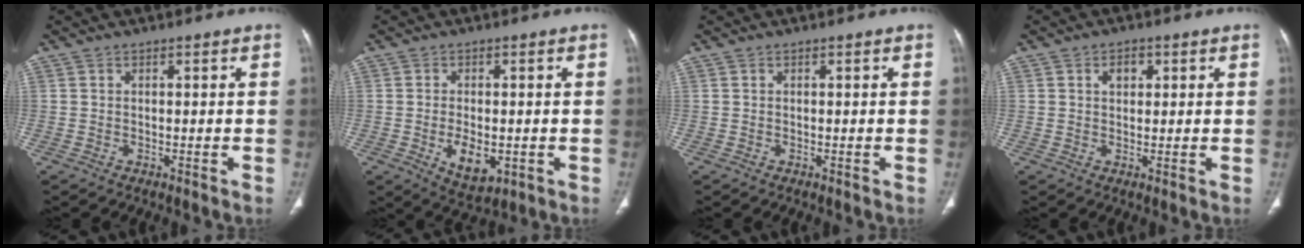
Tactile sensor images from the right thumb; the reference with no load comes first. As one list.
[{"total": 7.2, "force": [-1.7, 4.0, 5.8], "torque": [-0.084, -0.009, -0.016]}, {"total": 0.0}, {"total": 2.8, "force": [1.0, 2.0, 1.6], "torque": [-0.013, -0.001, 0.014]}]